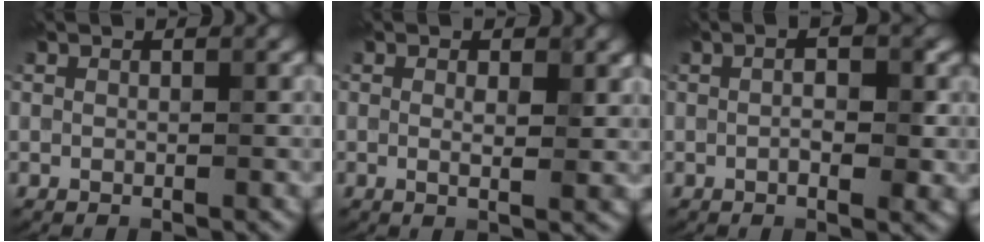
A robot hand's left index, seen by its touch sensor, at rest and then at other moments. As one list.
[{"total": 1.9, "force": [0.5, 0.6, 1.8], "torque": [-0.027, -0.005, 0.007]}, {"total": 3.1, "force": [0.1, 1.1, 2.9], "torque": [-0.022, -0.007, -0.009]}]